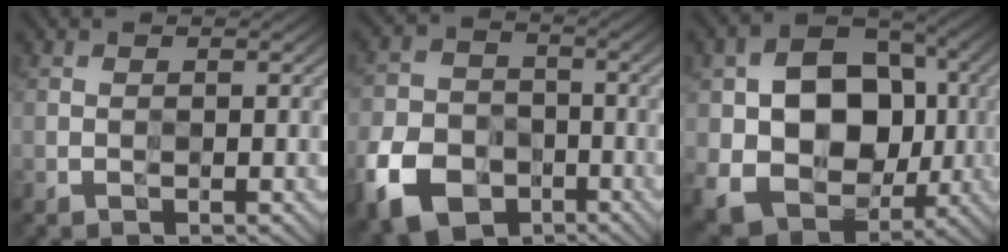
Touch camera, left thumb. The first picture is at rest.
{"total": 10.4, "force": [-5.2, 7.4, 5.1], "torque": [-0.125, -0.026, -0.110]}
{"total": 14.5, "force": [-0.6, 11.3, 9.1], "torque": [-0.169, -0.019, -0.011]}